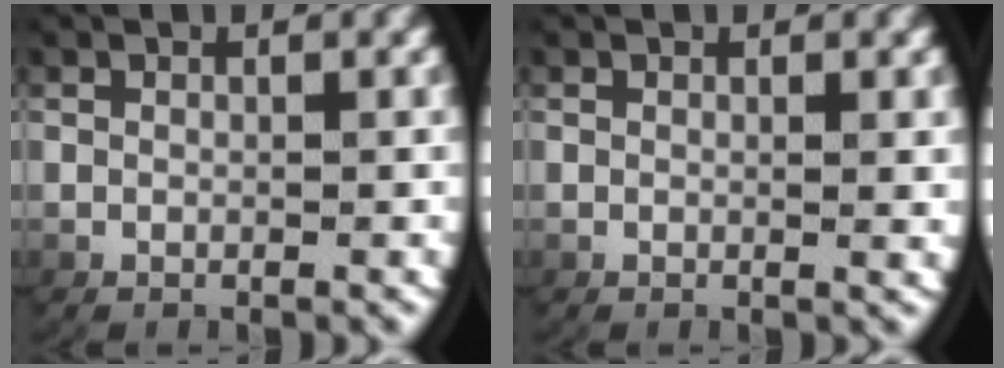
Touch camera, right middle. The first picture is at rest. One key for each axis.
{"total": 0.6, "fx": 0.2, "fy": -0.2, "fz": 0.6, "tx": -0.011, "ty": -0.009, "tz": 0.007}